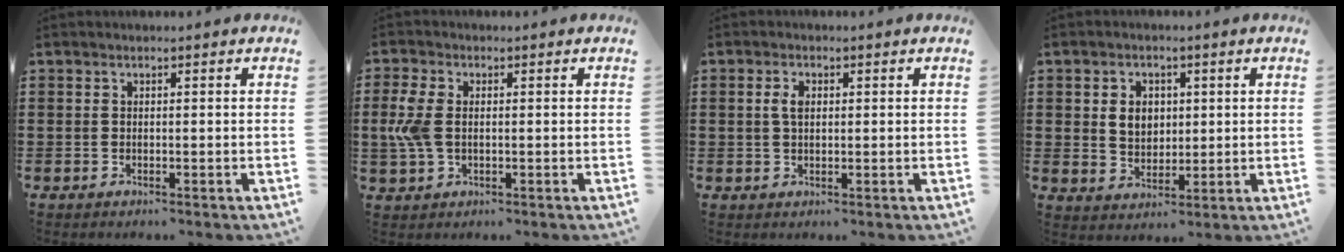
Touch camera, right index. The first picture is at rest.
{"total": 5.2, "force": [0.1, 3.1, 4.2], "torque": [-0.118, -0.002, -0.008]}
{"total": 2.6, "force": [0.5, 1.4, 2.1], "torque": [-0.045, 0.009, 0.007]}
{"total": 4.4, "force": [0.8, 3.6, 2.5], "torque": [-0.053, 0.009, 0.010]}